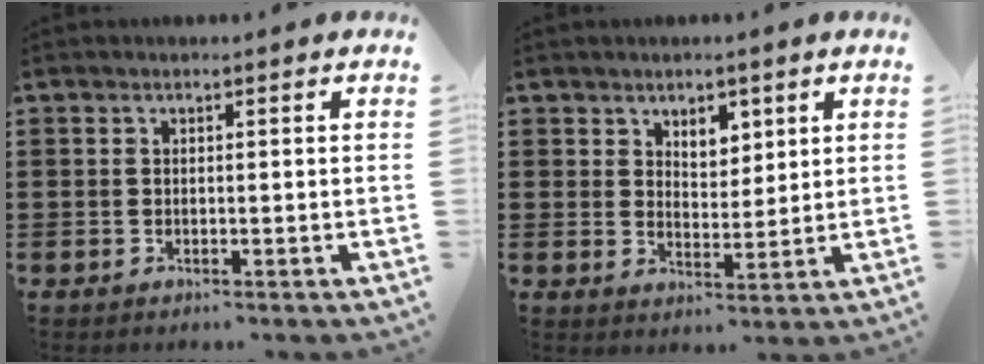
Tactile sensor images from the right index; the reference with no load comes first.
{"total": 3.8, "force": [2.8, 2.4, 0.8], "torque": [-0.021, 0.002, 0.050]}